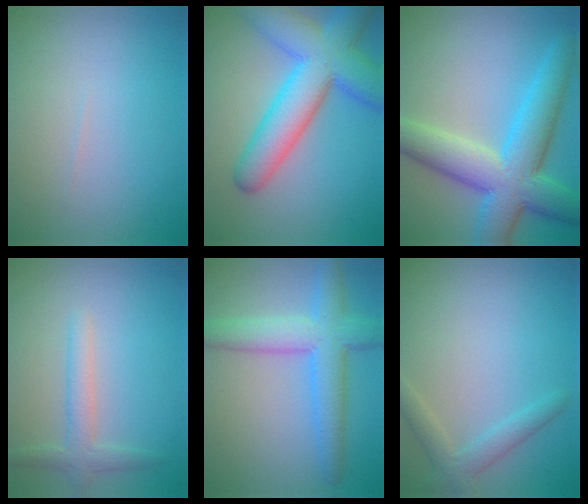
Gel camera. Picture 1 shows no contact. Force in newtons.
{"total": 9.3, "press": 9.3, "slide": 0.3}
{"total": 9.6, "press": 9.6, "slide": 0.3}
{"total": 2.4, "press": 2.4, "slide": 0.1}
{"total": 6.1, "press": 6.1, "slide": 0.2}
{"total": 2.4, "press": 2.4, "slide": 0.1}